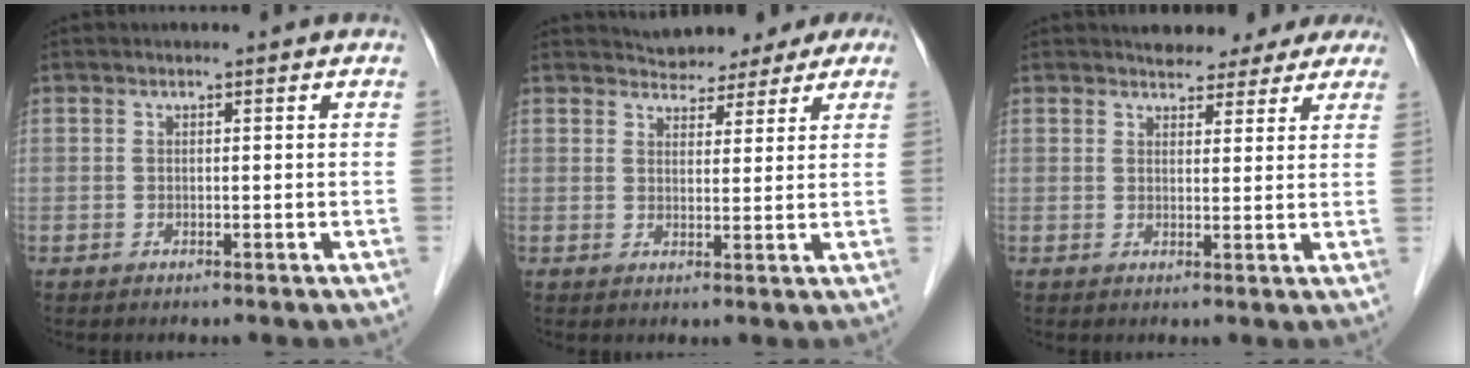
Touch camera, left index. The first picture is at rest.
{"total": 7.5, "force": [6.2, 3.7, 1.9], "torque": [-0.019, 0.020, 0.072]}
{"total": 8.2, "force": [7.0, 3.5, 2.5], "torque": [-0.015, 0.012, 0.076]}